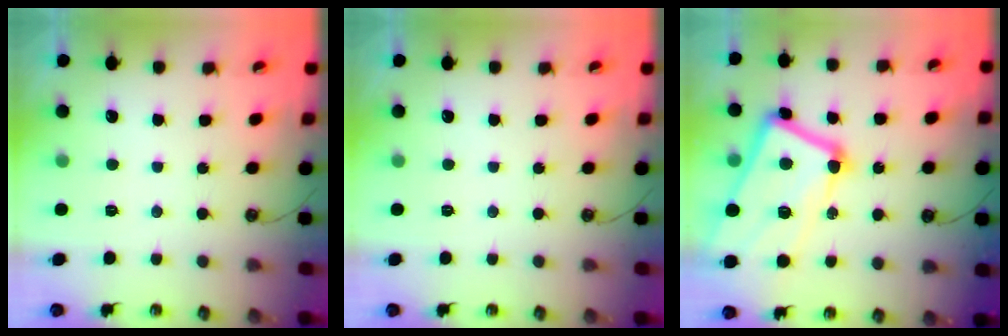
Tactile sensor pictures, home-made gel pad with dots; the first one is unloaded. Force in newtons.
{"total": 0.0}
{"total": 18.1, "press": 18.0, "slide": 2.4}